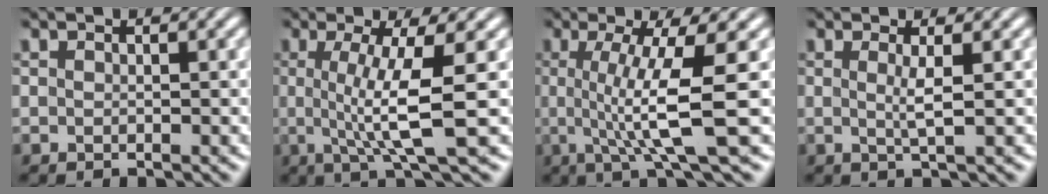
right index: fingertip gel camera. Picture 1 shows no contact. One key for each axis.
{"total": 5.4, "fx": 0.1, "fy": 0.1, "fz": 5.4, "tx": -0.097, "ty": -0.015, "tz": 0.009}
{"total": 6.1, "fx": -0.2, "fy": 0.1, "fz": 6.1, "tx": -0.105, "ty": -0.015, "tz": 0.004}
{"total": 1.6, "fx": 0.2, "fy": -0.4, "fz": 1.6, "tx": -0.033, "ty": -0.013, "tz": 0.009}